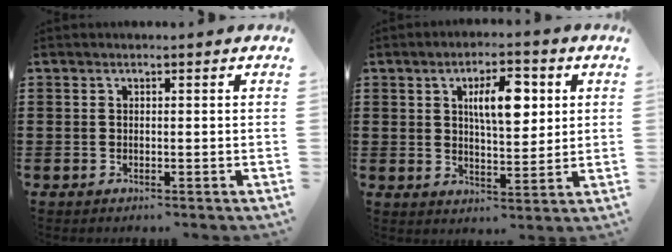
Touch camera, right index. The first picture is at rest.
{"total": 7.6, "force": [2.4, 3.0, 6.6], "torque": [-0.111, 0.001, 0.034]}